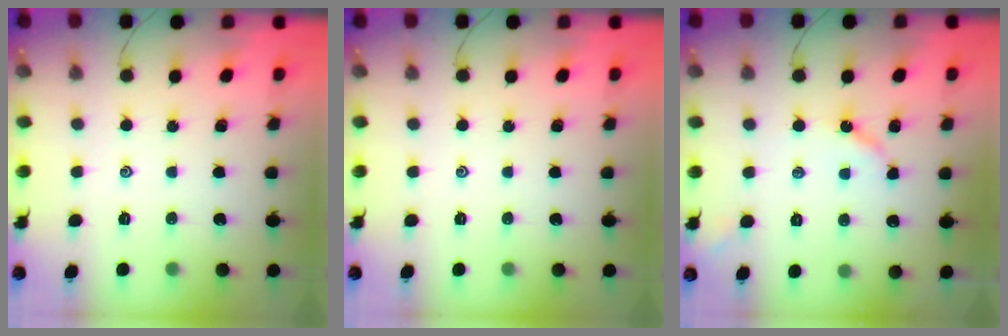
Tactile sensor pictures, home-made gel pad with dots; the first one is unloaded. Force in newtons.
{"total": 0.0}
{"total": 4.8, "press": 4.8, "slide": 0.4}